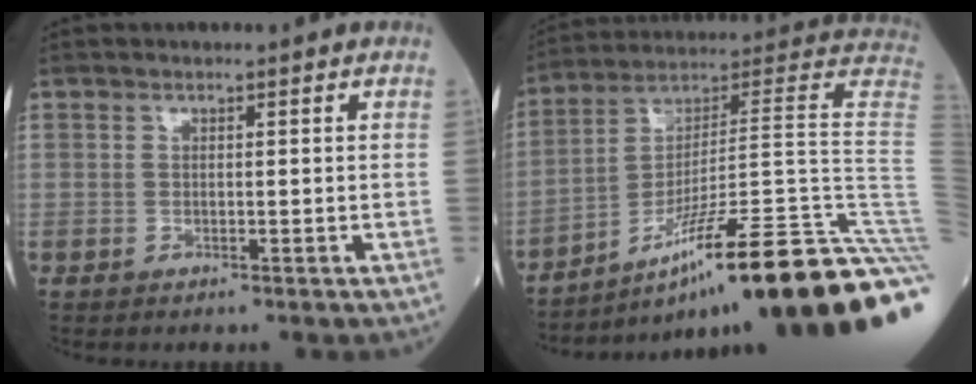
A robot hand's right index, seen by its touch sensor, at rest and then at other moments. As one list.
[{"total": 31.1, "force": [-17.8, -1.0, 25.4], "torque": [-0.211, 0.023, -0.276]}]